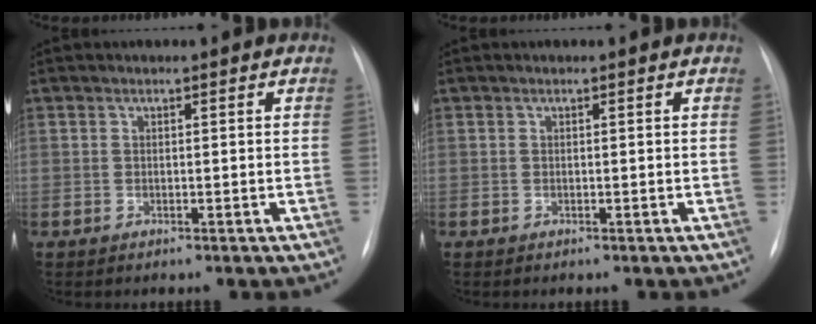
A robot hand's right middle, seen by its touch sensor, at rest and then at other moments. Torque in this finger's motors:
{"motor_torque": [0.26, -0.14, 0.12, 0.01]}